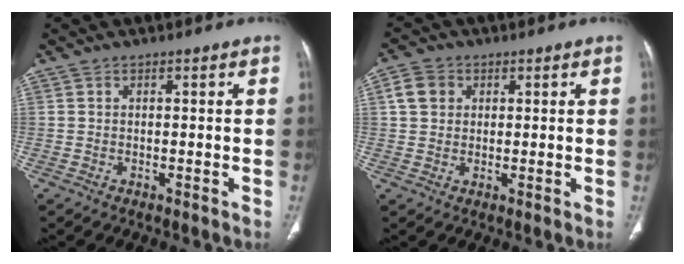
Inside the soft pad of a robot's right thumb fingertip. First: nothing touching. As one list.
[{"total": 4.5, "force": [1.3, 3.8, 2.1], "torque": [-0.022, 0.003, 0.023]}]